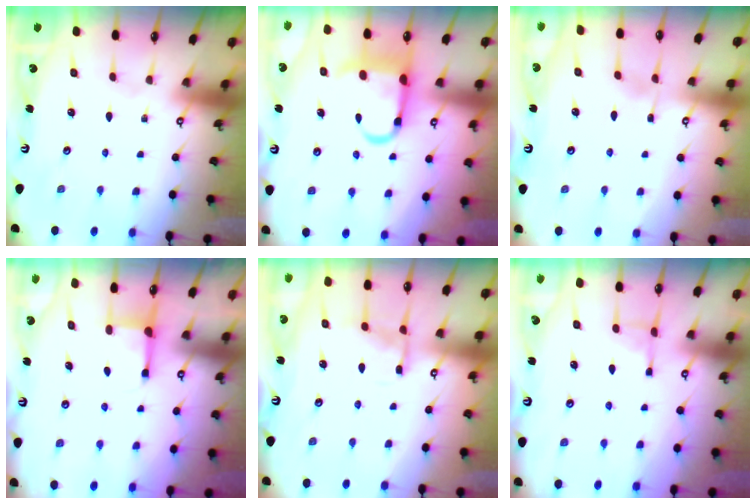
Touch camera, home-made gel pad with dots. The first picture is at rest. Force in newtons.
{"total": 11.6, "press": 11.5, "slide": 1.4}
{"total": 2.8, "press": 2.7, "slide": 0.5}
{"total": 3.0, "press": 3.0, "slide": 0.4}
{"total": 9.9, "press": 9.9, "slide": 1.0}
{"total": 4.5, "press": 4.5, "slide": 0.7}